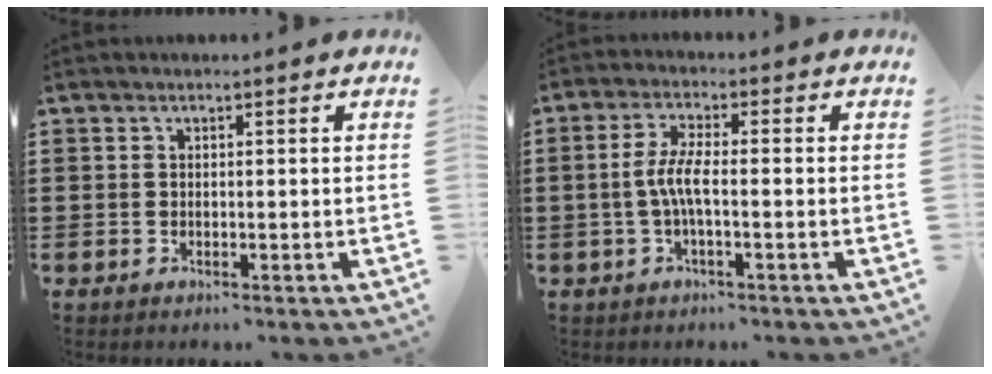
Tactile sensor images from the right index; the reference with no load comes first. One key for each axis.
{"total": 4.6, "fx": -1.0, "fy": 0.9, "fz": 4.4, "tx": -0.108, "ty": -0.008, "tz": -0.029}